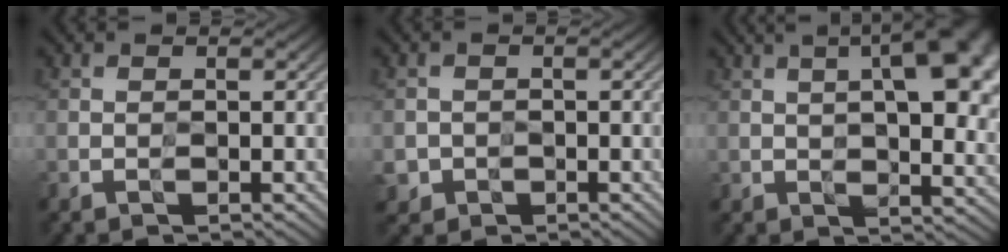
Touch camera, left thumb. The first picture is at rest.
{"total": 2.0, "force": [-0.7, 1.9, -0.2], "torque": [0.008, 0.002, -0.013]}
{"total": 12.1, "force": [3.4, 5.2, 10.4], "torque": [-0.105, 0.028, 0.040]}